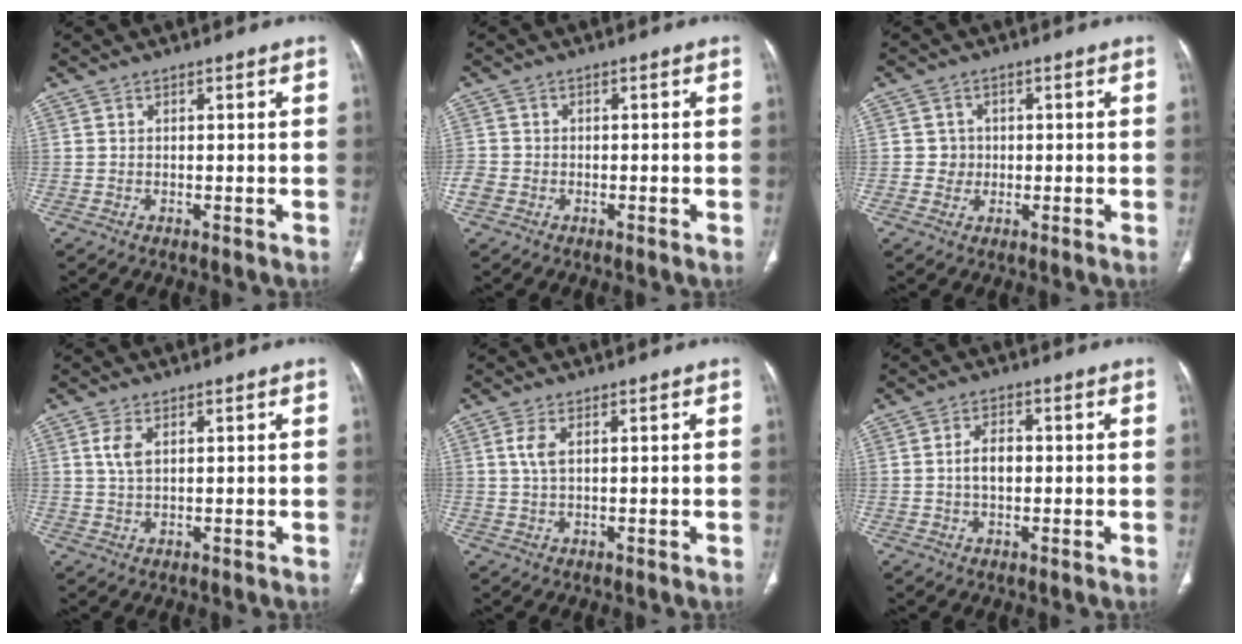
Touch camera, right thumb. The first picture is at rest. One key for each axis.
{"total": 2.9, "fx": -1.1, "fy": 2.5, "fz": 1.0, "tx": -0.022, "ty": 0.005, "tz": -0.026}
{"total": 3.0, "fx": 0.1, "fy": 3.0, "fz": -0.1, "tx": 0.024, "ty": 0.010, "tz": -0.002}
{"total": 3.2, "fx": 1.1, "fy": 1.6, "fz": 2.5, "tx": -0.056, "ty": 0.002, "tz": 0.025}
{"total": 2.8, "fx": 0.9, "fy": 1.1, "fz": 2.4, "tx": -0.061, "ty": 0.004, "tz": 0.021}
{"total": 4.3, "fx": -0.1, "fy": 2.7, "fz": 3.3, "tx": -0.055, "ty": 0.011, "tz": -0.005}